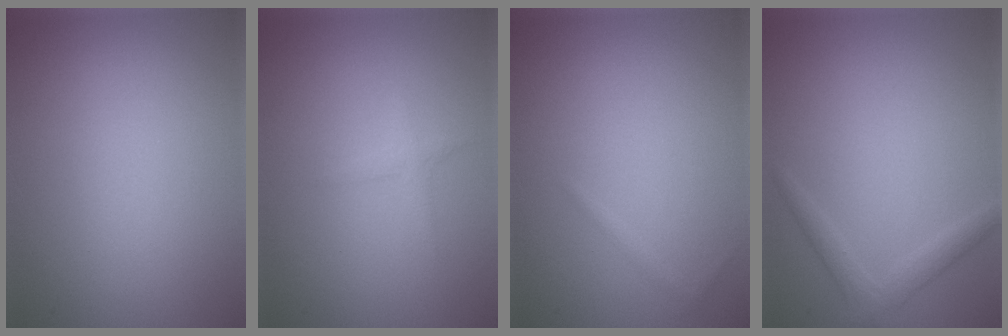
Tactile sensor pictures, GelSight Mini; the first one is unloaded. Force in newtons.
{"total": 0.8, "press": 0.8, "slide": 0.1}
{"total": 0.5, "press": 0.5, "slide": 0.0}
{"total": 1.9, "press": 1.9, "slide": 0.2}